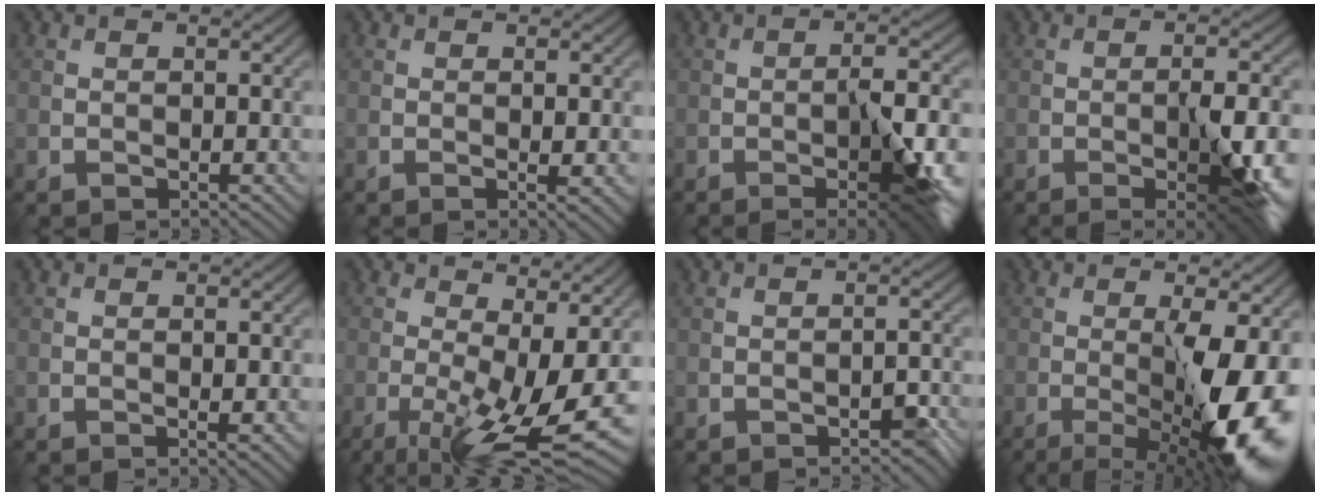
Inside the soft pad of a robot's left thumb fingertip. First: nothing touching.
{"total": 1.4, "force": [-0.1, 0.2, 1.3], "torque": [-0.024, -0.005, -0.003]}
{"total": 8.8, "force": [-3.0, 2.1, 8.0], "torque": [-0.124, -0.004, -0.040]}
{"total": 8.2, "force": [-2.5, 2.0, 7.5], "torque": [-0.119, -0.008, -0.029]}
{"total": 1.0, "force": [-0.1, 0.2, 1.0], "torque": [-0.018, -0.003, -0.003]}
{"total": 12.8, "force": [-3.0, 3.7, 11.9], "torque": [-0.204, -0.005, -0.040]}
{"total": 2.1, "force": [-1.5, 0.8, 1.3], "torque": [-0.017, 0.004, -0.019]}
{"total": 13.4, "force": [-2.8, 3.4, 12.6], "torque": [-0.171, -0.004, -0.037]}